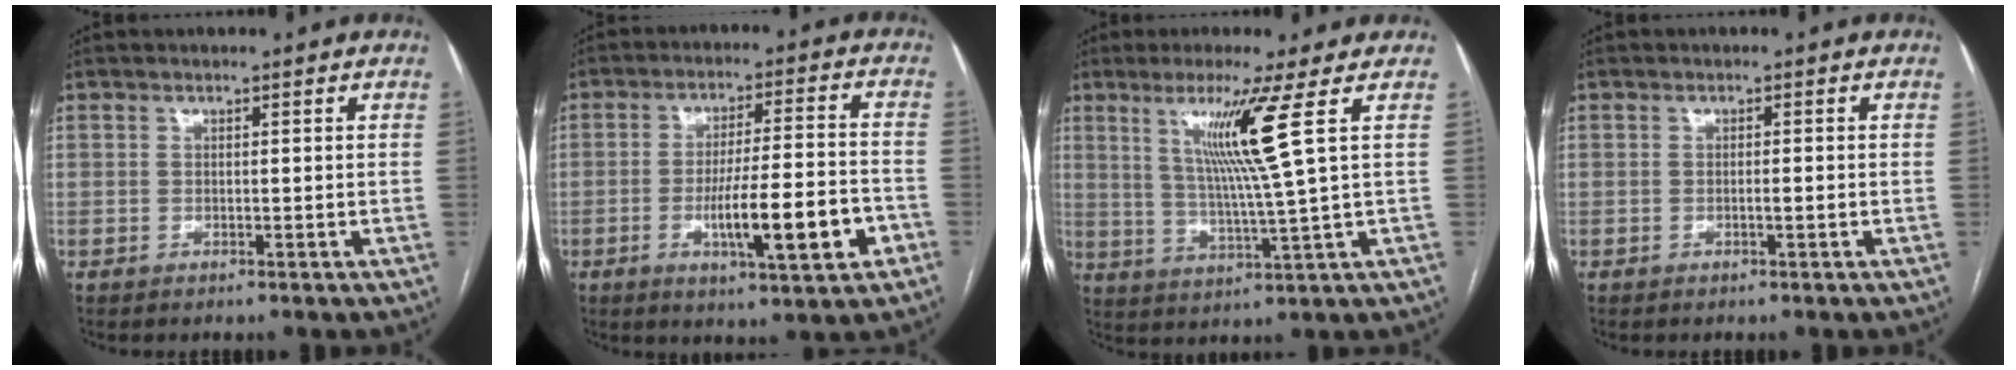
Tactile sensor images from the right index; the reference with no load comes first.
{"total": 12.2, "force": [-4.2, 1.4, 11.3], "torque": [-0.183, 0.000, -0.061]}
{"total": 9.0, "force": [3.5, -2.9, 7.8], "torque": [-0.143, -0.017, 0.071]}
{"total": 0.9, "force": [-0.3, 0.0, 0.8], "torque": [-0.015, 0.001, -0.005]}